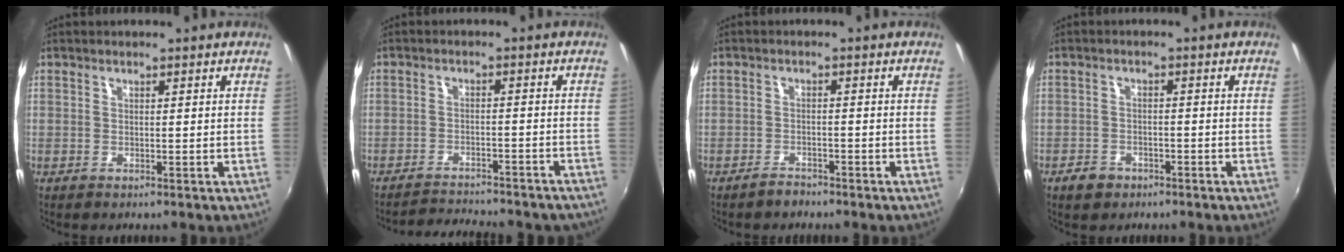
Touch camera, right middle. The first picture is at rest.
{"total": 12.3, "force": [-11.2, 2.5, 4.4], "torque": [-0.092, -0.006, -0.144]}
{"total": 2.3, "force": [-2.1, 0.8, 0.5], "torque": [-0.018, 0.003, -0.035]}
{"total": 3.9, "force": [-2.6, 2.6, 1.2], "torque": [-0.038, 0.004, -0.042]}